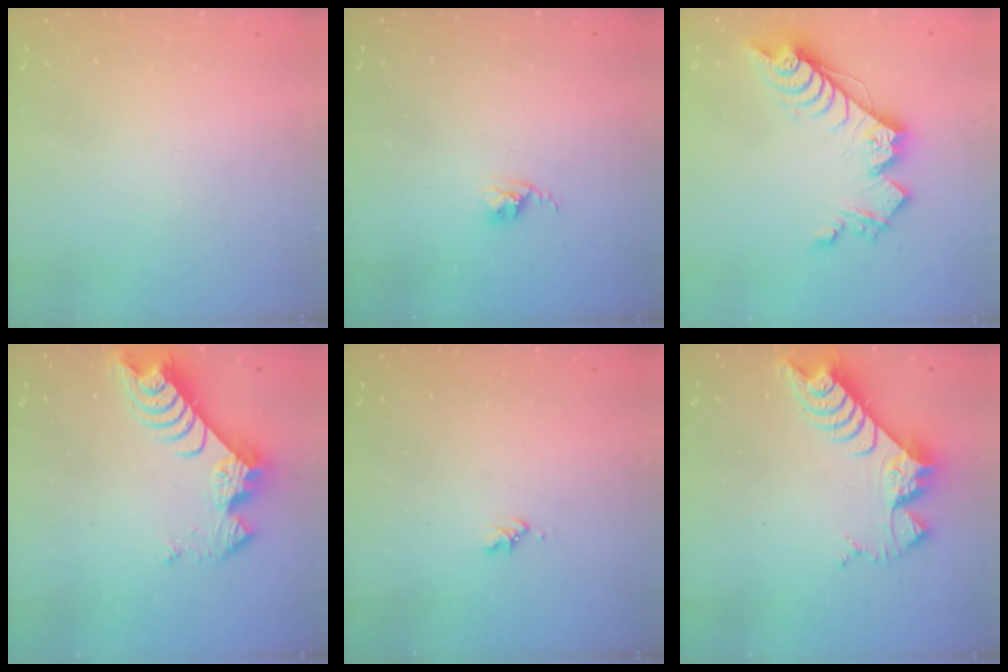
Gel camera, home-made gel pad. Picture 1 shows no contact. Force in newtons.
{"total": 2.6, "press": 2.6, "slide": 0.4}
{"total": 16.7, "press": 16.7, "slide": 0.3}
{"total": 9.5, "press": 9.5, "slide": 0.8}
{"total": 1.6, "press": 1.6, "slide": 0.3}
{"total": 8.5, "press": 8.5, "slide": 0.8}